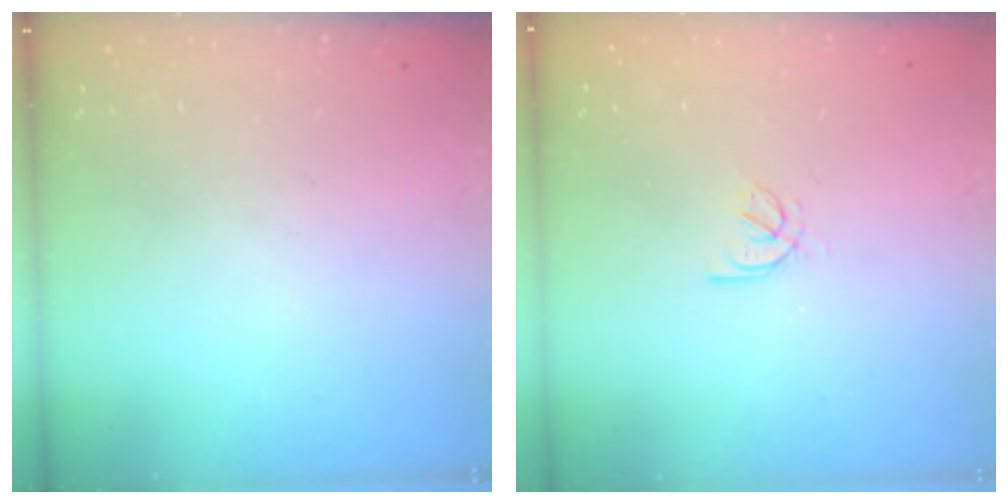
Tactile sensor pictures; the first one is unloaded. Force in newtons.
{"total": 3.2, "press": 3.2, "slide": 0.7}